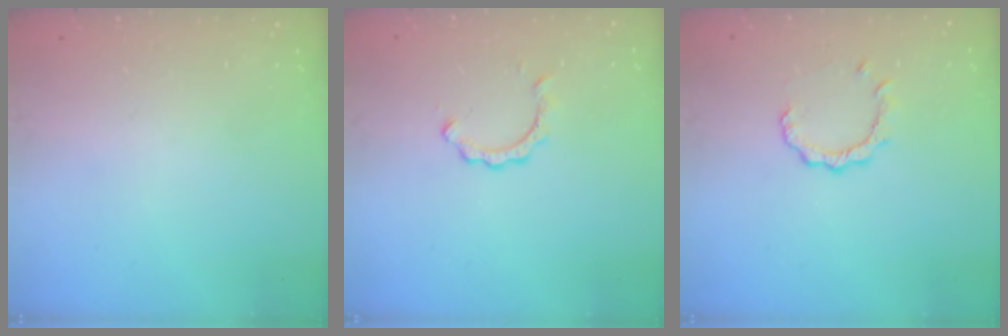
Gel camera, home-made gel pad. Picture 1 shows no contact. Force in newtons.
{"total": 2.4, "press": 2.4, "slide": 0.3}
{"total": 3.8, "press": 3.8, "slide": 0.2}